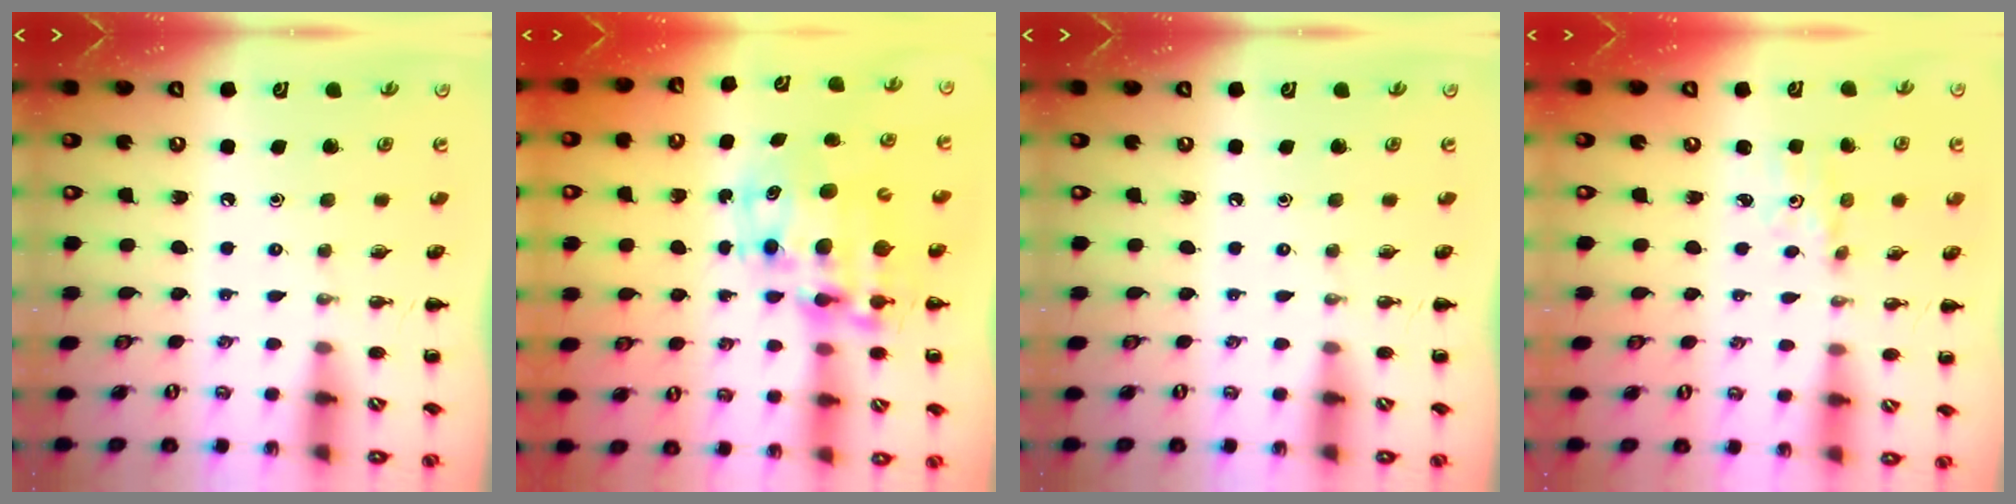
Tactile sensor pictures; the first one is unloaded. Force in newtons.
{"total": 11.1, "press": 10.8, "slide": 2.7}
{"total": 0.0}
{"total": 2.1, "press": 2.0, "slide": 0.7}